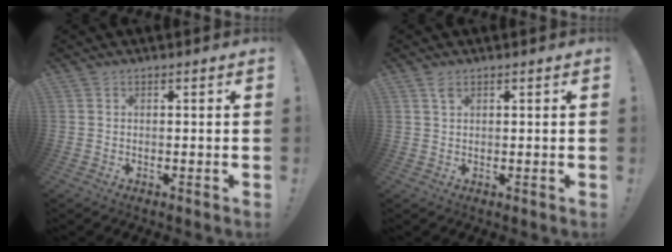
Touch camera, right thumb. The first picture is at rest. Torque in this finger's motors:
{"motor_torque": [-0.15, 0.02, 0.11, 0.28, 0.02]}